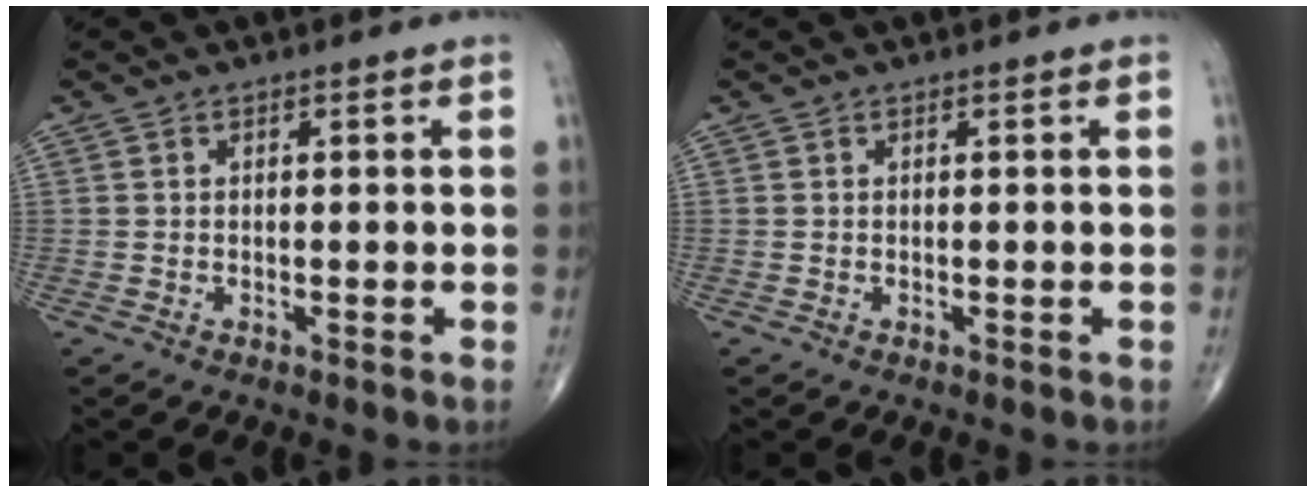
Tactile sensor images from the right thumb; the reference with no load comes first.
{"total": 0.0}